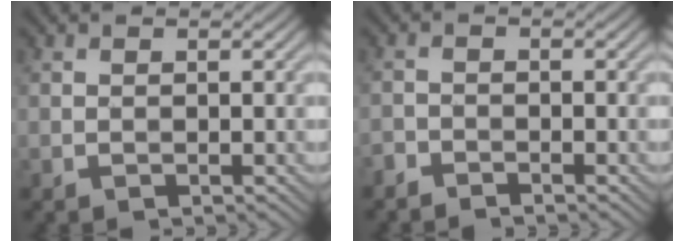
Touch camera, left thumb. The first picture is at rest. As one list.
[{"total": 1.8, "force": [-1.7, 0.3, 0.3], "torque": [-0.008, -0.005, -0.040]}]